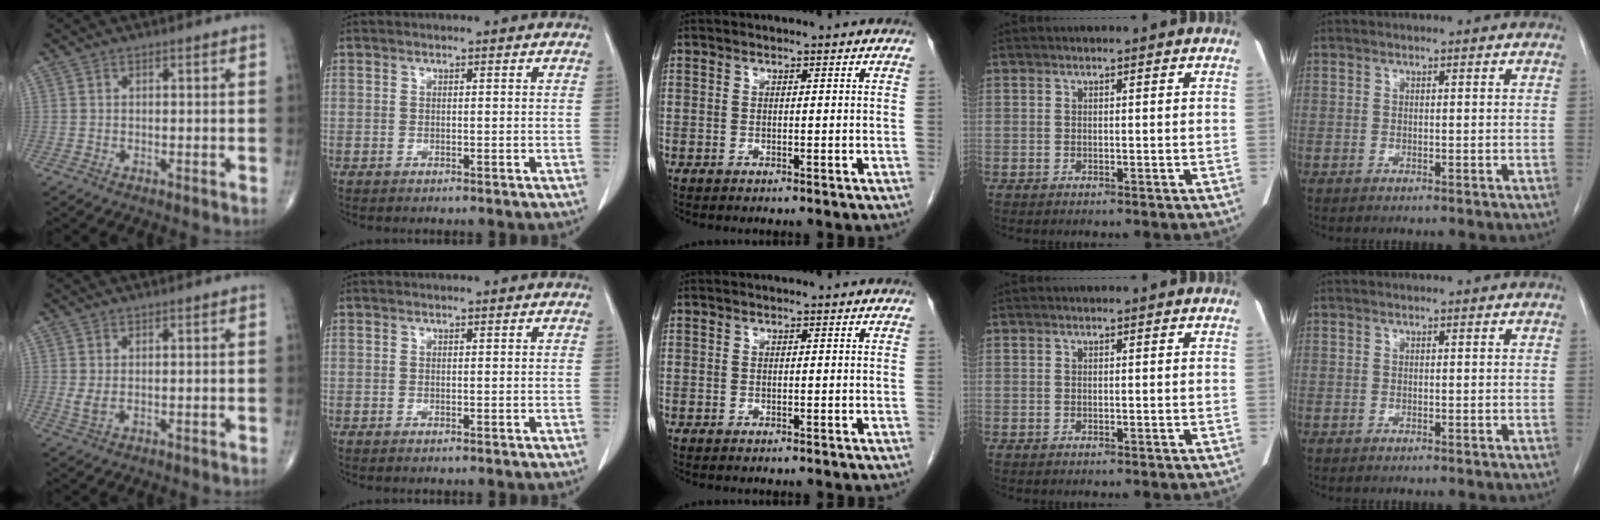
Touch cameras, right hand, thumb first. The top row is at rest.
{"thumb": {"total": 2.2, "force": [0.4, 0.9, 1.9], "torque": [-0.043, -0.002, 0.015]}}